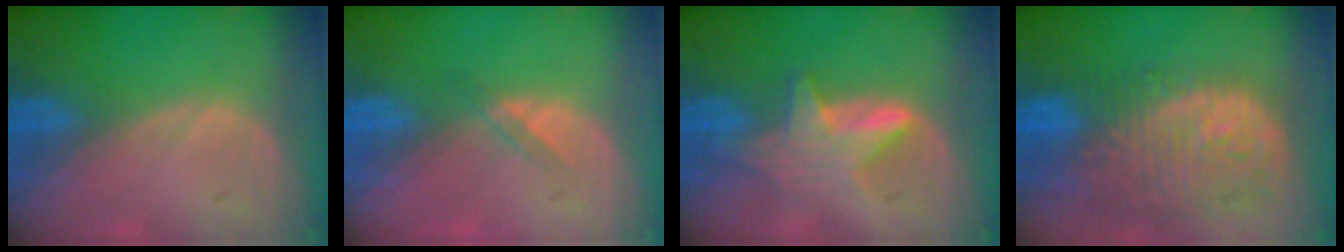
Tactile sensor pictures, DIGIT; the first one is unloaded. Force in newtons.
{"total": 1.8, "press": 1.4, "slide": 1.0}
{"total": 5.9, "press": 5.8, "slide": 0.8}
{"total": 13.4, "press": 11.3, "slide": 7.3}